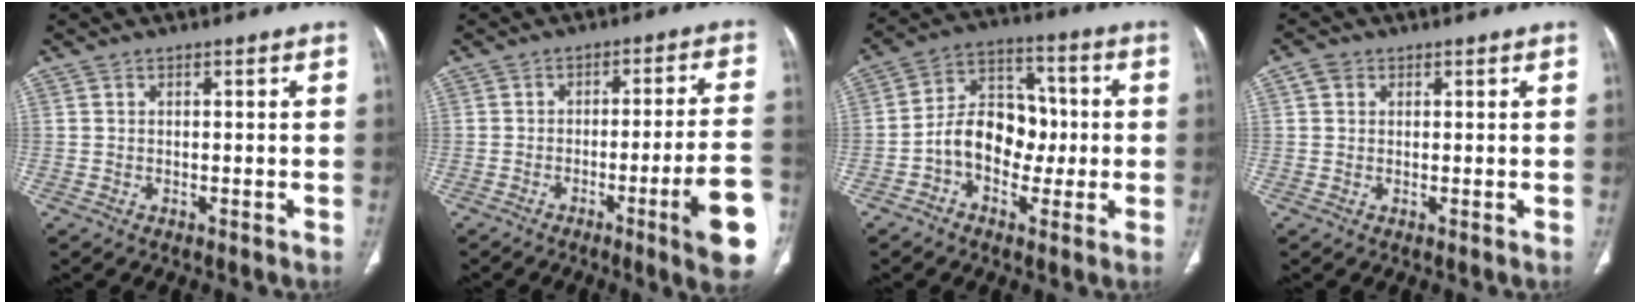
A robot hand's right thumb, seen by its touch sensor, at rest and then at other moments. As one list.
[{"total": 13.1, "force": [-5.1, 0.5, 12.1], "torque": [-0.156, 0.015, -0.070]}, {"total": 11.9, "force": [-1.8, 8.7, 7.9], "torque": [-0.095, 0.042, -0.041]}, {"total": 2.1, "force": [0.8, 1.8, 0.9], "torque": [-0.011, 0.003, 0.011]}]